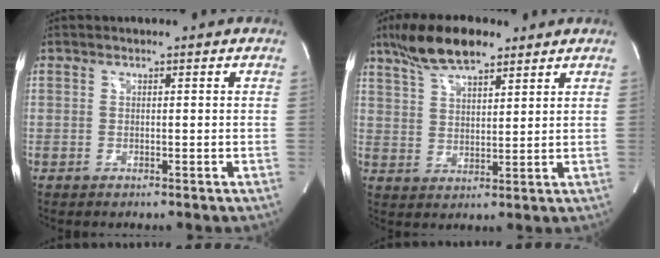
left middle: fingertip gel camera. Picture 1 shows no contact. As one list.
[{"total": 10.3, "force": [7.6, 2.9, 6.3], "torque": [-0.122, 0.016, 0.140]}]